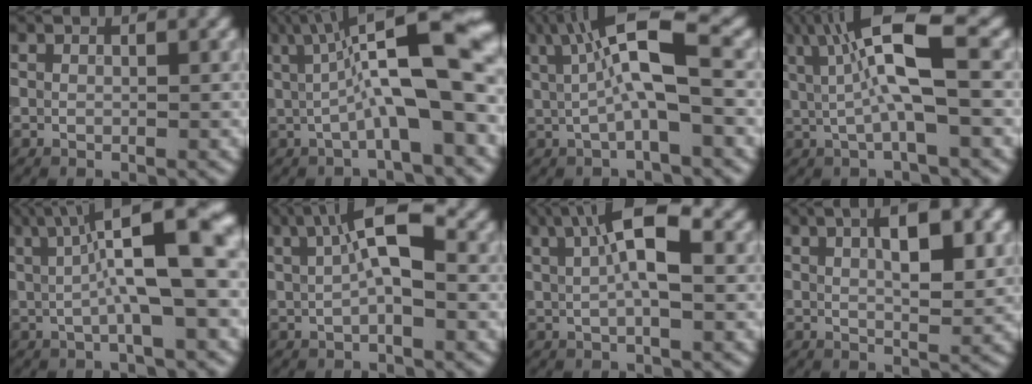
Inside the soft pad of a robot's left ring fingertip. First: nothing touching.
{"total": 11.6, "force": [1.5, 2.9, 11.1], "torque": [-0.158, 0.025, 0.016]}
{"total": 7.1, "force": [1.4, 1.7, 6.8], "torque": [-0.122, 0.011, 0.019]}
{"total": 7.7, "force": [1.7, 1.8, 7.3], "torque": [-0.133, 0.007, 0.026]}
{"total": 9.6, "force": [1.7, 2.1, 9.2], "torque": [-0.133, 0.009, 0.023]}
{"total": 5.5, "force": [1.3, 1.6, 5.1], "torque": [-0.081, 0.010, 0.013]}
{"total": 6.0, "force": [1.7, 1.6, 5.5], "torque": [-0.087, 0.009, 0.022]}
{"total": 5.7, "force": [2.0, 1.8, 5.1], "torque": [-0.071, 0.005, 0.030]}